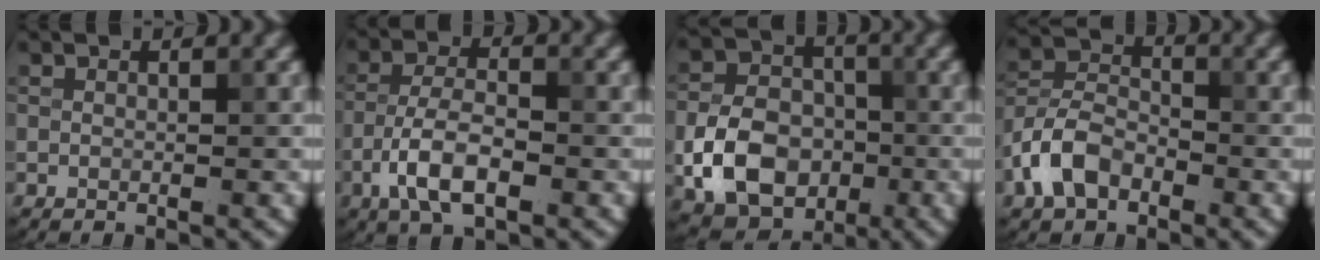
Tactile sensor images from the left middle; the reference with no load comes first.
{"total": 5.0, "force": [-2.3, 2.0, 4.0], "torque": [-0.078, 0.003, -0.048]}
{"total": 7.9, "force": [-2.4, 5.8, 4.7], "torque": [-0.087, -0.001, -0.050]}
{"total": 5.1, "force": [-2.6, 3.1, 3.0], "torque": [-0.061, 0.007, -0.059]}